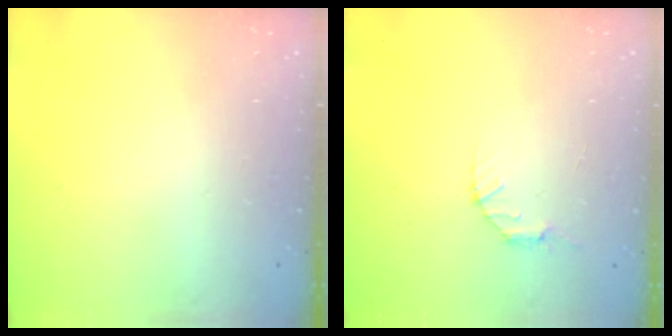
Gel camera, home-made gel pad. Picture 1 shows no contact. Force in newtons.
{"total": 2.8, "press": 2.8, "slide": 0.4}